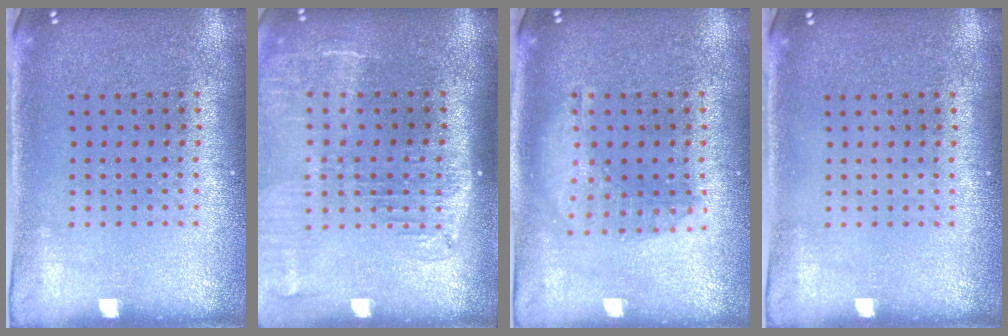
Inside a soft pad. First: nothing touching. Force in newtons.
{"total": 2.3, "press": 1.9, "slide": 1.4}
{"total": 1.4, "press": 1.4, "slide": 0.4}
{"total": 0.0}